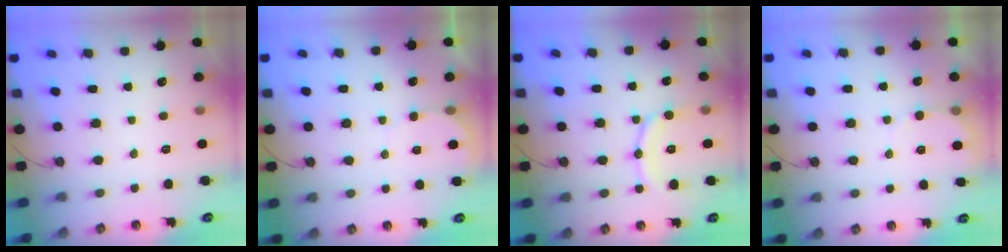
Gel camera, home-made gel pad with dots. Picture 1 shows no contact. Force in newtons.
{"total": 2.2, "press": 2.2, "slide": 0.2}
{"total": 11.2, "press": 11.2, "slide": 0.7}
{"total": 5.2, "press": 5.1, "slide": 1.0}